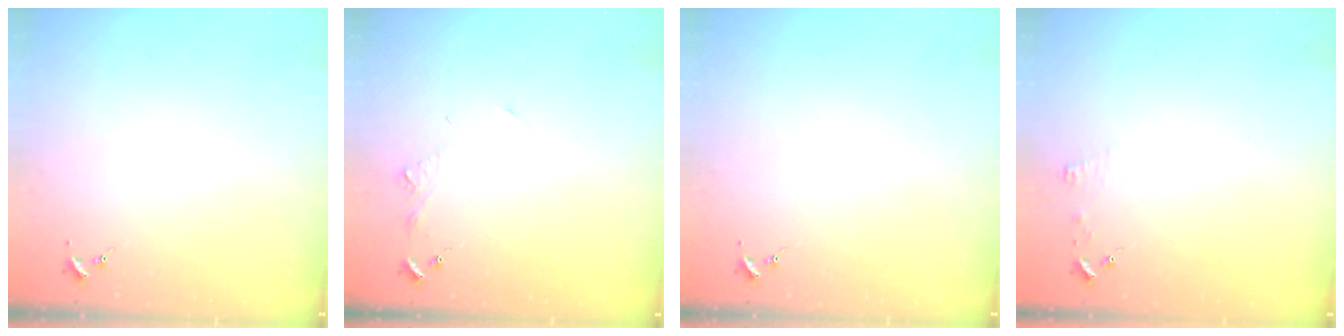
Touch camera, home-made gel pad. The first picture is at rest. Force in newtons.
{"total": 3.9, "press": 3.8, "slide": 0.5}
{"total": 0.0}
{"total": 3.7, "press": 3.7, "slide": 0.3}